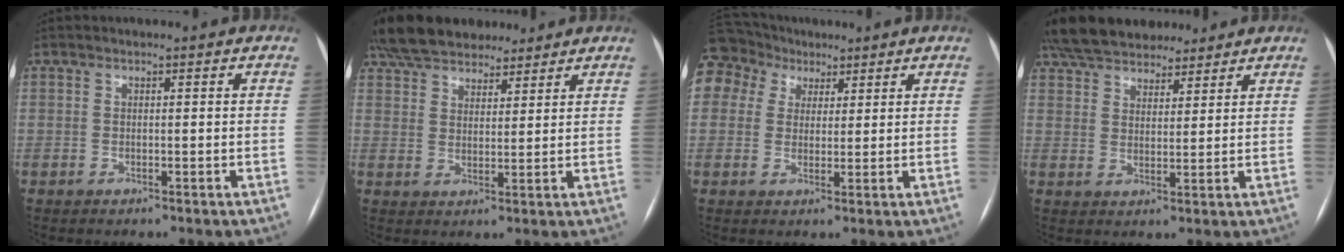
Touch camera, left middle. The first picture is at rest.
{"total": 15.4, "force": [13.0, 5.9, 5.7], "torque": [-0.112, 0.042, 0.212]}
{"total": 9.1, "force": [5.3, 7.2, 1.7], "torque": [-0.048, 0.047, 0.104]}
{"total": 16.6, "force": [14.2, 6.1, 6.1], "torque": [-0.121, 0.038, 0.226]}